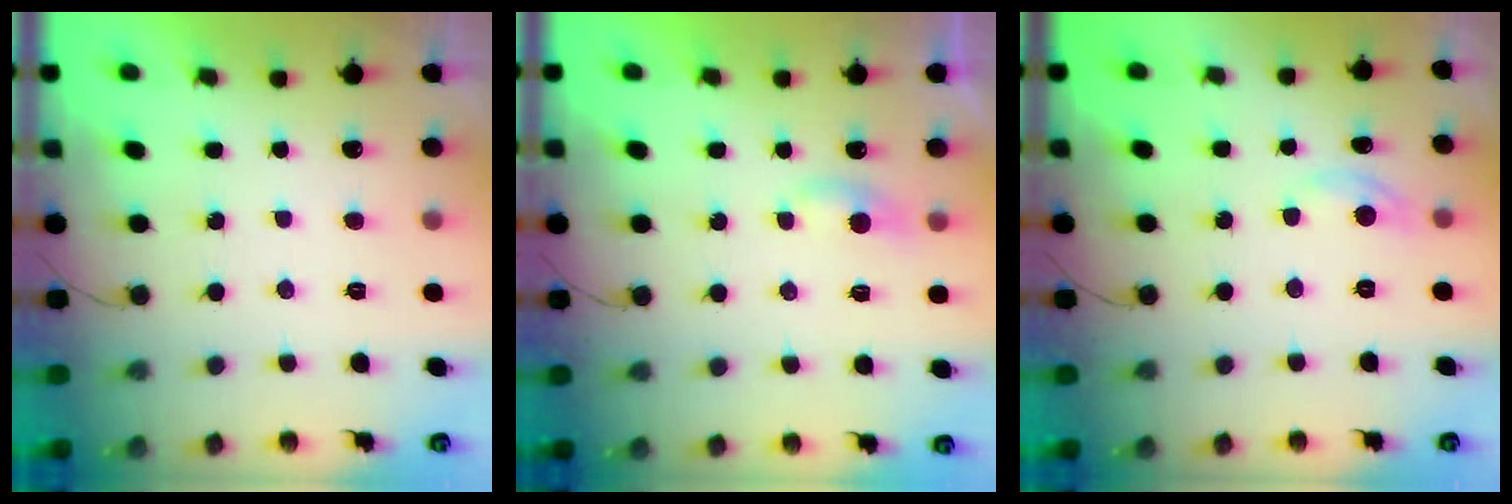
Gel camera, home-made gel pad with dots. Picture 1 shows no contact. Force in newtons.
{"total": 3.9, "press": 3.8, "slide": 0.4}
{"total": 6.1, "press": 6.0, "slide": 0.9}